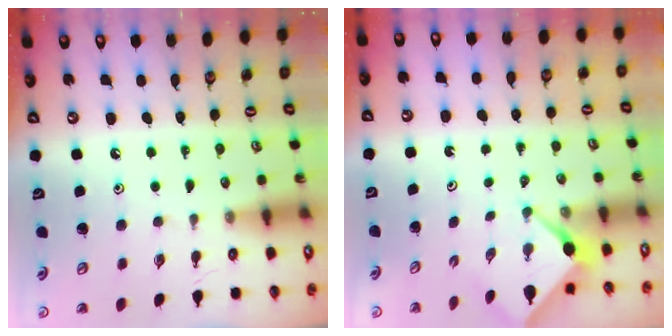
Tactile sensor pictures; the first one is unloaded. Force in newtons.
{"total": 2.4, "press": 2.4, "slide": 0.3}